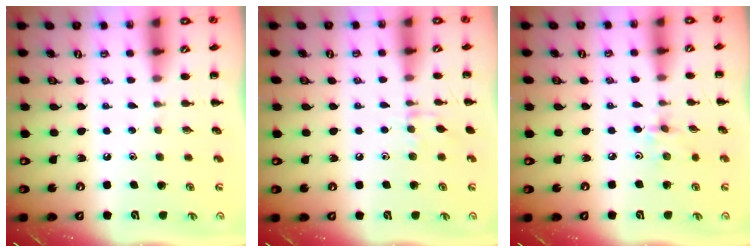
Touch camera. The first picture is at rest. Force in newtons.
{"total": 5.9, "press": 5.8, "slide": 1.0}
{"total": 2.7, "press": 2.5, "slide": 0.8}